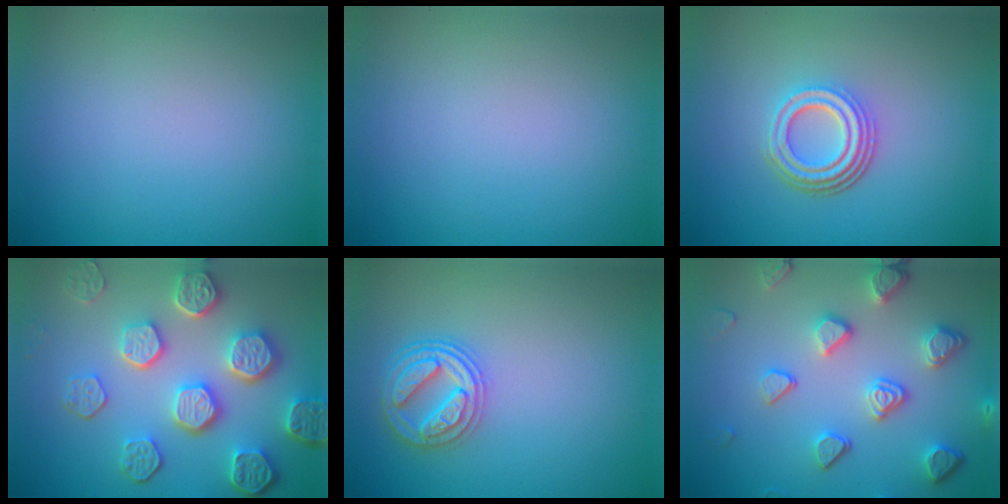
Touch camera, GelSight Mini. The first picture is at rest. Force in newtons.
{"total": 0.0}
{"total": 4.5, "press": 3.3, "slide": 3.1}
{"total": 7.7, "press": 6.0, "slide": 4.8}
{"total": 3.9, "press": 3.7, "slide": 1.3}
{"total": 5.0, "press": 4.2, "slide": 2.8}